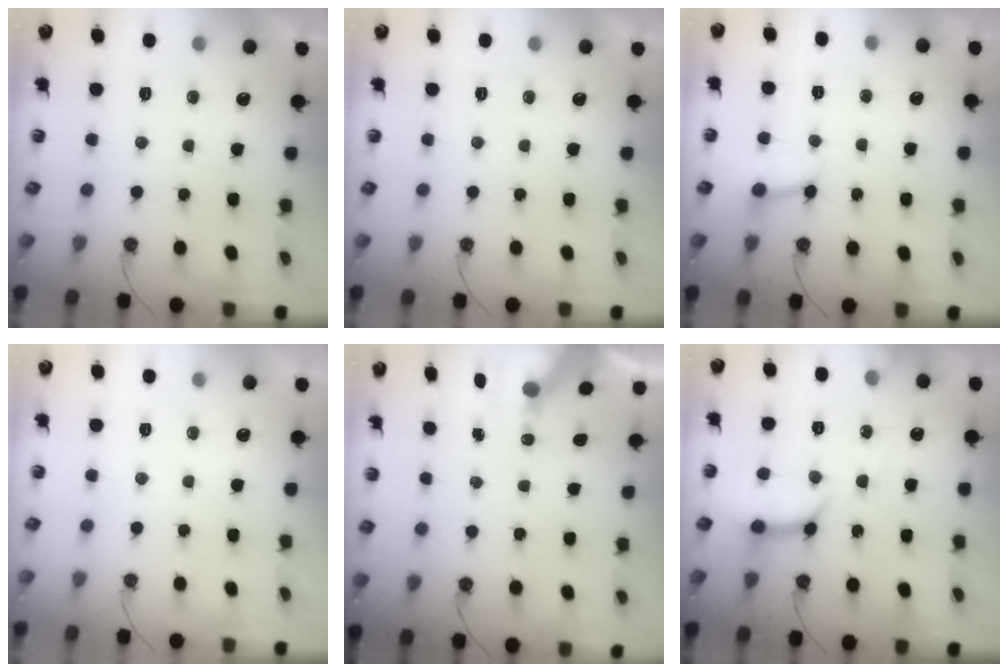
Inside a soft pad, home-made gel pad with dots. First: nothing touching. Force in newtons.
{"total": 0.0}
{"total": 2.9, "press": 2.9, "slide": 0.2}
{"total": 0.0}
{"total": 5.7, "press": 5.7, "slide": 0.7}
{"total": 11.6, "press": 11.5, "slide": 1.1}